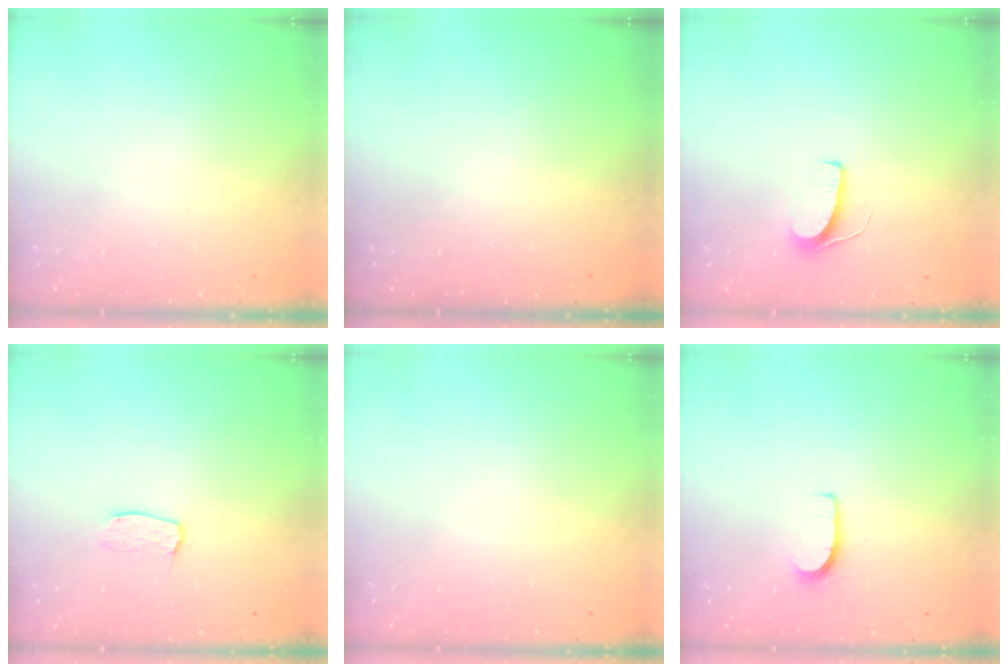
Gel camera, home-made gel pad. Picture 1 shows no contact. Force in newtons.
{"total": 0.0}
{"total": 6.2, "press": 6.2, "slide": 0.5}
{"total": 3.6, "press": 3.6, "slide": 0.3}
{"total": 0.0}
{"total": 5.4, "press": 5.3, "slide": 0.5}